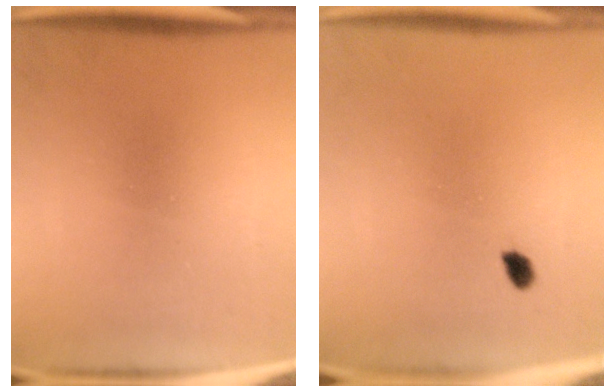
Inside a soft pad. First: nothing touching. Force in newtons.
{"total": 1.5}